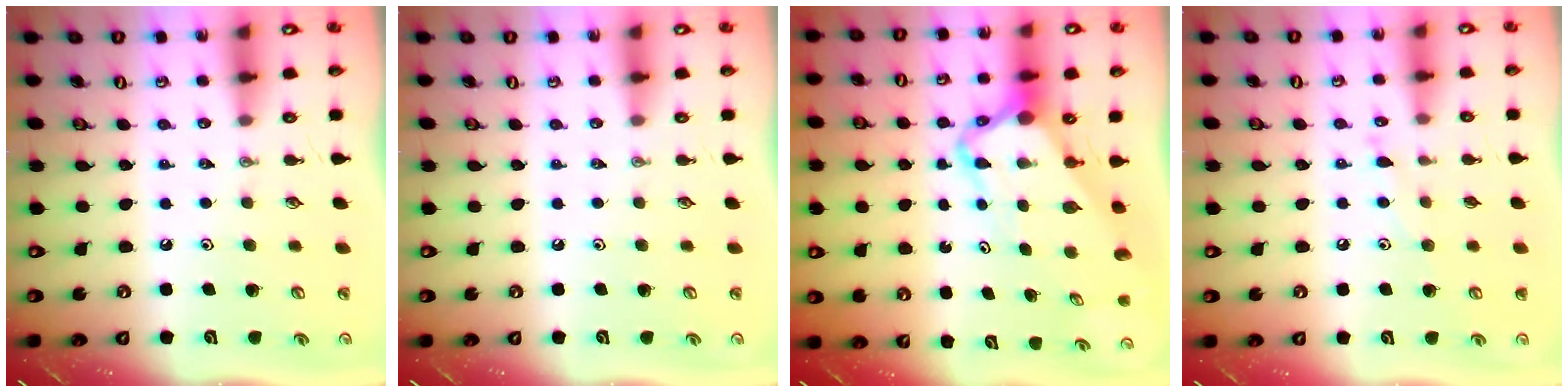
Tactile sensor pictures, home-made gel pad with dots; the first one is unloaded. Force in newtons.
{"total": 0.0}
{"total": 7.5, "press": 7.4, "slide": 0.6}
{"total": 7.0, "press": 7.0, "slide": 0.2}